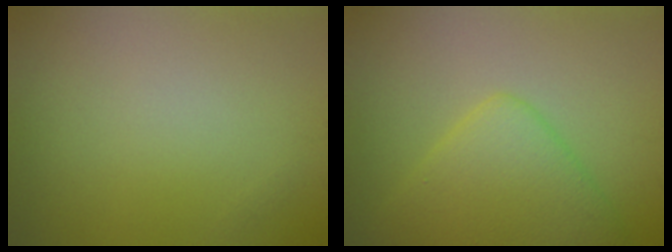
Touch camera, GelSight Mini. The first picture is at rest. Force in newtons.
{"total": 5.7, "press": 5.7, "slide": 0.2}